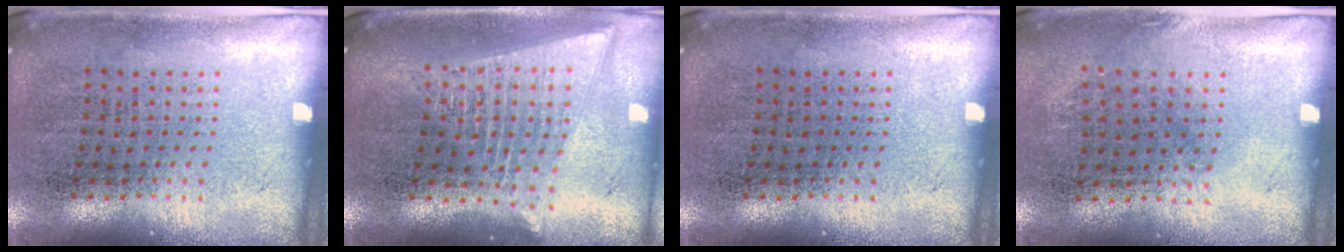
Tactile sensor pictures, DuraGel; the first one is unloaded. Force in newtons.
{"total": 2.0, "press": 1.8, "slide": 1.0}
{"total": 0.0}
{"total": 0.9, "press": 0.7, "slide": 0.6}